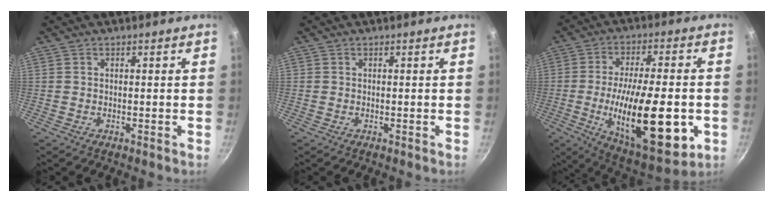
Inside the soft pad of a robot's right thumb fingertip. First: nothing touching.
{"total": 0.0}
{"total": 24.4, "force": [-5.2, 8.8, 22.2], "torque": [-0.340, 0.000, -0.075]}